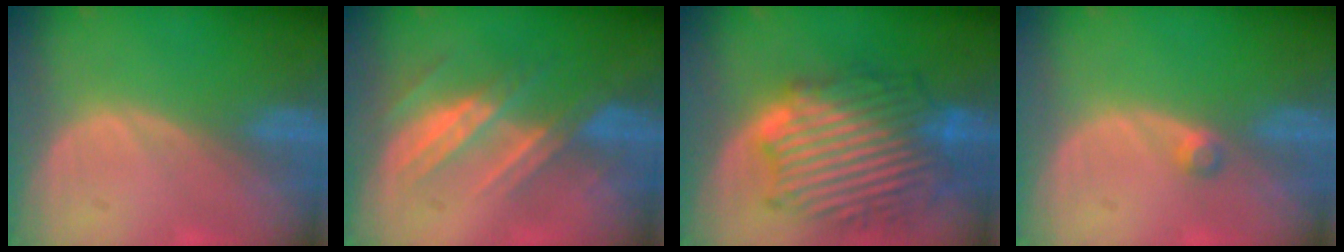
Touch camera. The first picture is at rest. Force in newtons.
{"total": 7.2, "press": 6.6, "slide": 2.8}
{"total": 13.2, "press": 13.2, "slide": 1.0}
{"total": 1.6, "press": 1.4, "slide": 0.9}